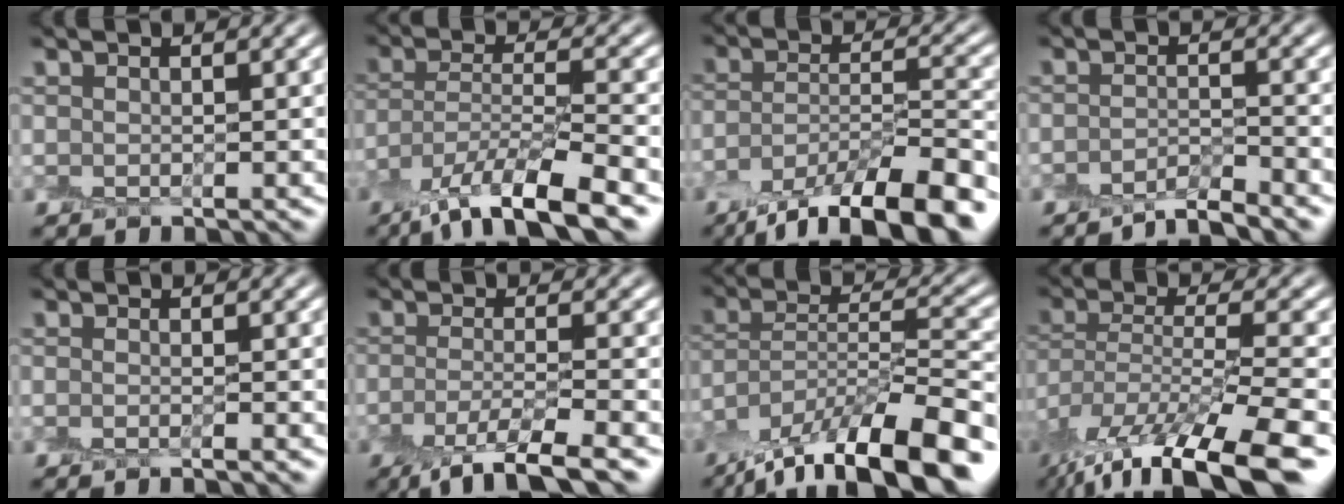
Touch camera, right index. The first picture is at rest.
{"total": 9.3, "force": [-6.5, 2.5, 6.1], "torque": [-0.105, -0.006, -0.125]}
{"total": 11.2, "force": [-7.9, 3.6, 7.2], "torque": [-0.121, -0.003, -0.138]}
{"total": 2.8, "force": [-2.4, 0.5, 1.5], "torque": [-0.014, 0.003, -0.053]}
{"total": 1.2, "force": [-0.6, 0.4, 1.0], "torque": [-0.008, -0.006, -0.012]}
{"total": 5.6, "force": [-3.2, 1.3, 4.4], "torque": [-0.071, -0.009, -0.063]}
{"total": 14.2, "force": [-10.6, 4.1, 8.4], "torque": [-0.158, 0.006, -0.176]}
{"total": 14.6, "force": [-10.1, 4.2, 9.7], "torque": [-0.205, -0.020, -0.158]}